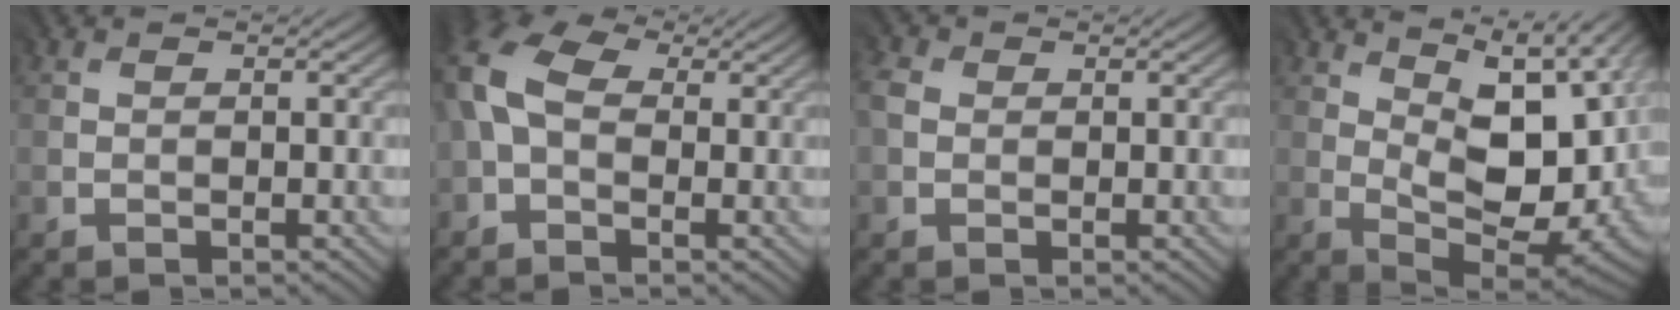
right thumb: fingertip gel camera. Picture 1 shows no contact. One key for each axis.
{"total": 9.4, "fx": 0.6, "fy": 6.1, "fz": 7.1, "tx": -0.194, "ty": 0.005, "tz": 0.004}
{"total": 2.2, "fx": -0.3, "fy": 2.0, "fz": 0.8, "tx": -0.025, "ty": -0.003, "tz": -0.011}
{"total": 13.6, "fx": 2.8, "fy": 5.6, "fz": 12.1, "tx": -0.194, "ty": 0.000, "tz": 0.066}